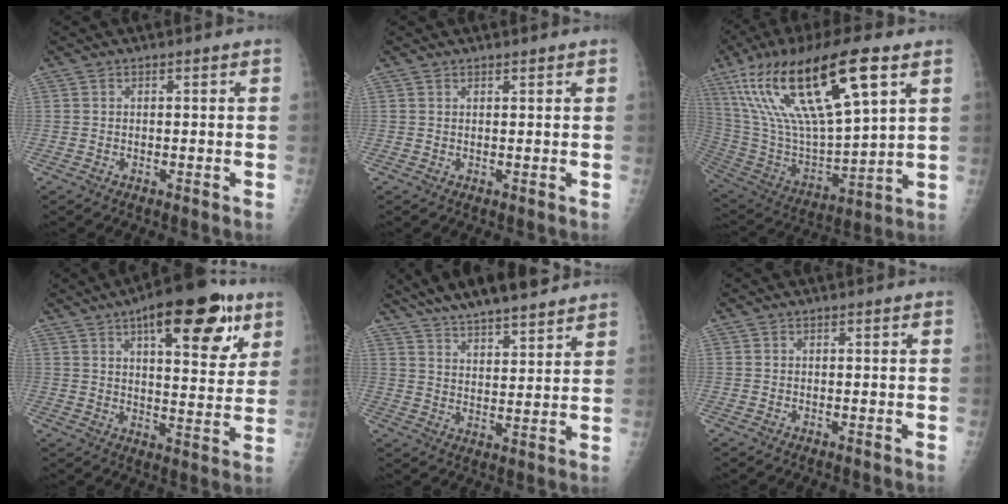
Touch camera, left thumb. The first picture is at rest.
{"total": 0.9, "force": [0.8, 0.2, 0.1], "torque": [0.000, -0.006, 0.014]}
{"total": 27.0, "force": [12.8, 8.2, 22.3], "torque": [-0.422, -0.020, 0.245]}
{"total": 18.9, "force": [9.9, 7.0, 14.5], "torque": [-0.169, -0.034, 0.140]}
{"total": 17.2, "force": [14.6, 3.8, 8.2], "torque": [-0.112, -0.037, 0.234]}
{"total": 0.0}